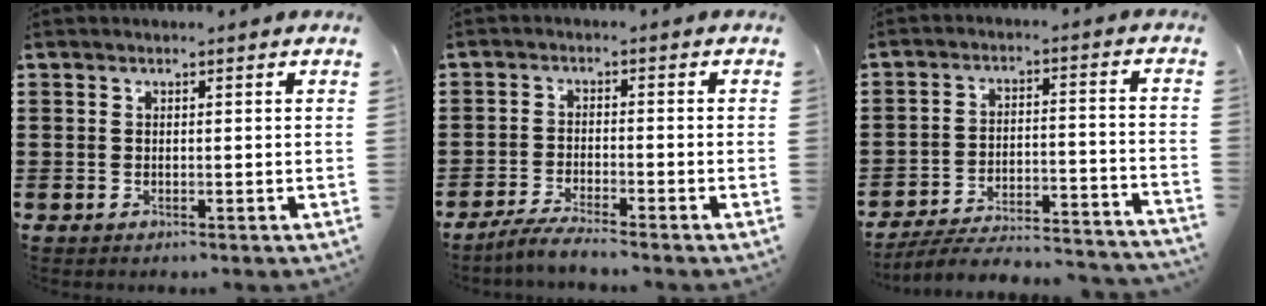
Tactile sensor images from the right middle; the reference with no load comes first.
{"total": 3.1, "force": [-2.9, -0.2, 1.1], "torque": [-0.027, -0.003, -0.059]}
{"total": 5.3, "force": [-5.0, 0.4, 1.7], "torque": [-0.041, -0.008, -0.104]}